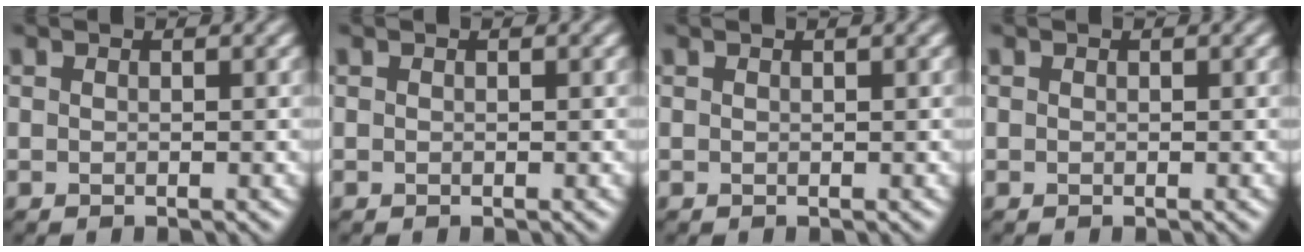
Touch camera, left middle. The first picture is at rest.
{"total": 0.0}
{"total": 1.2, "force": [0.8, 0.5, 0.8], "torque": [0.000, 0.005, -0.002]}
{"total": 0.0}